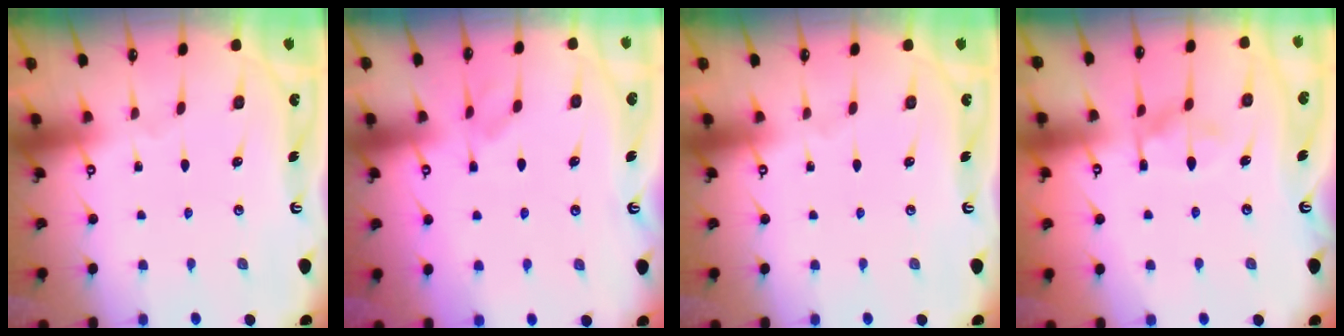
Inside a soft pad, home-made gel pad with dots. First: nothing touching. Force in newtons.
{"total": 1.7, "press": 1.5, "slide": 0.7}
{"total": 0.0}
{"total": 8.3, "press": 8.3, "slide": 0.8}